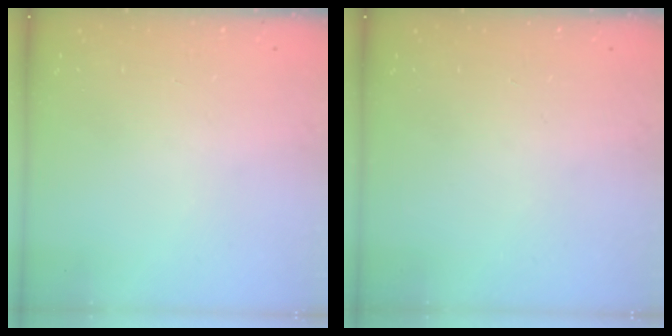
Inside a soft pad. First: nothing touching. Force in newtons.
{"total": 0.0}